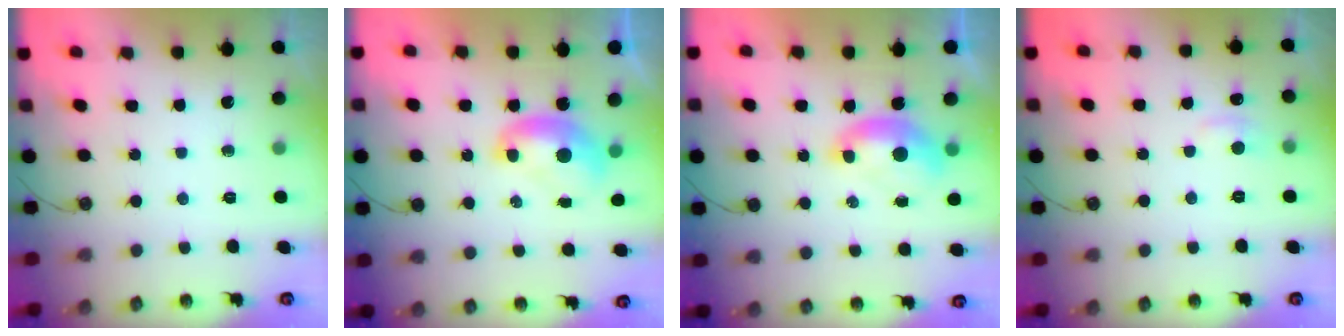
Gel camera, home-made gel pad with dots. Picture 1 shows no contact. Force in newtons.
{"total": 1.6, "press": 1.5, "slide": 0.3}
{"total": 1.8, "press": 1.6, "slide": 0.6}
{"total": 2.0, "press": 1.9, "slide": 0.6}